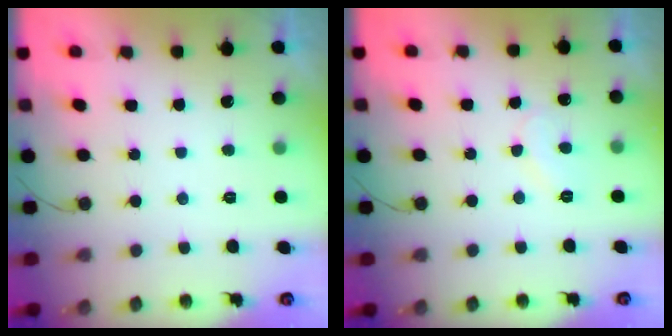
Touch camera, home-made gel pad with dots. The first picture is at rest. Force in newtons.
{"total": 7.4, "press": 7.3, "slide": 0.7}